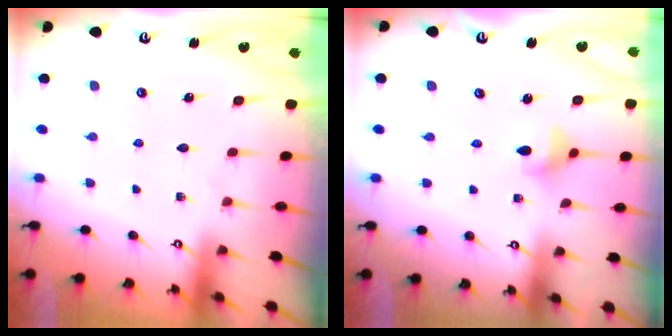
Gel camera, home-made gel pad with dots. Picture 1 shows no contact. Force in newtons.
{"total": 3.8, "press": 3.6, "slide": 1.1}